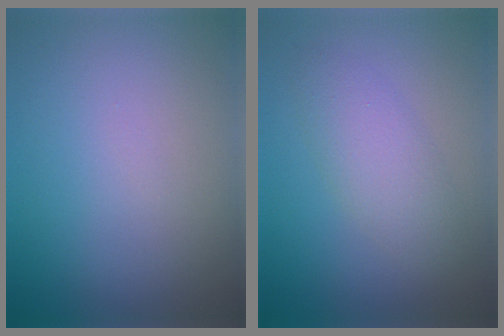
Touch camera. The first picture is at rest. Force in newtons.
{"total": 3.3, "press": 3.3, "slide": 0.1}